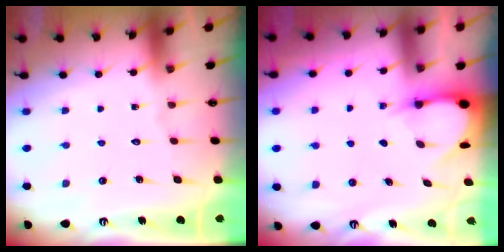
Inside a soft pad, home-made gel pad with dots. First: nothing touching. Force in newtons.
{"total": 3.5, "press": 3.5, "slide": 0.4}